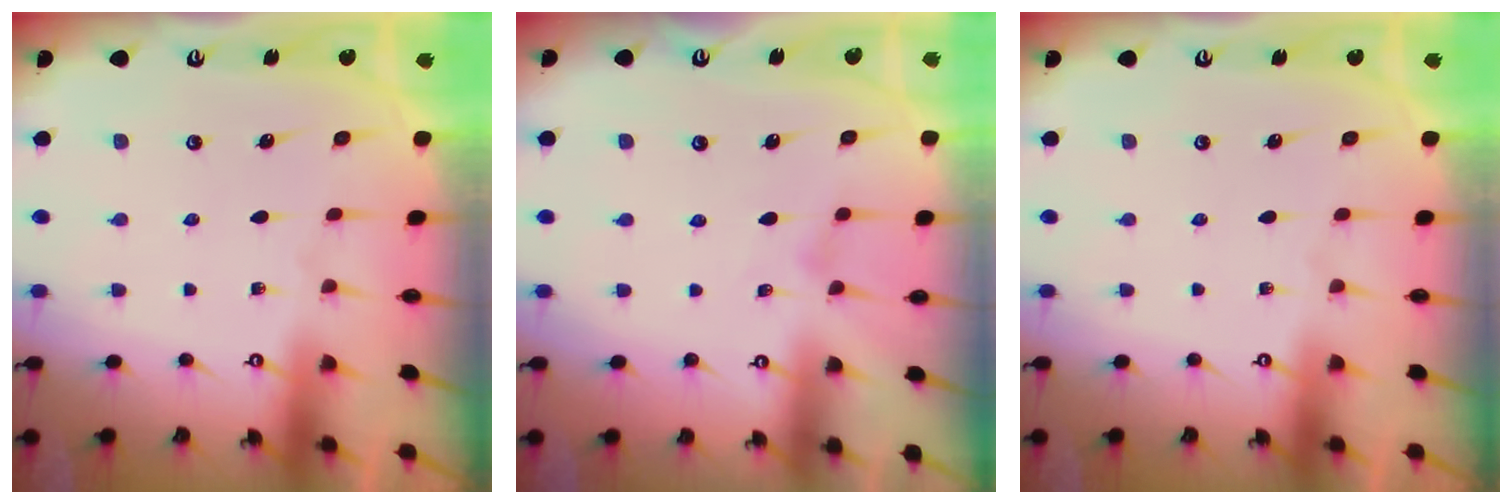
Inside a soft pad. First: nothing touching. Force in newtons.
{"total": 0.0}
{"total": 0.0}